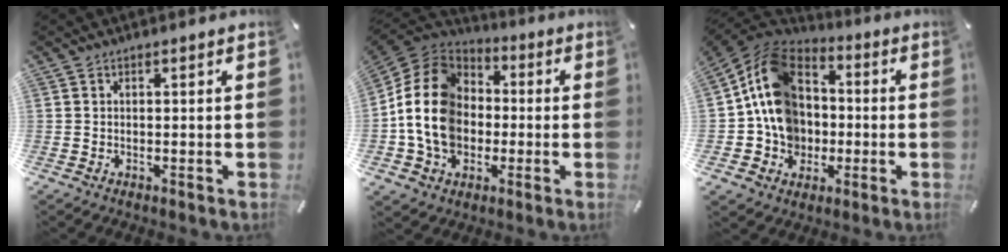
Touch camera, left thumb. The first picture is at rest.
{"total": 16.3, "force": [-2.8, 13.8, 8.3], "torque": [-0.198, 0.022, -0.055]}
{"total": 15.3, "force": [-0.8, 13.6, 7.0], "torque": [-0.166, 0.011, -0.009]}